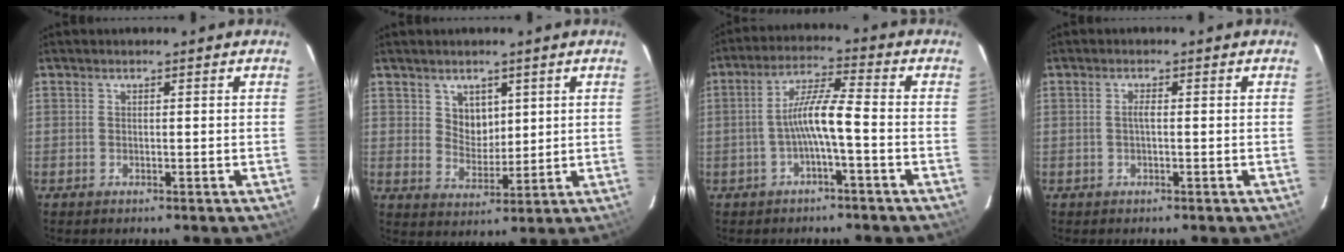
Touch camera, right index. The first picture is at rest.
{"total": 5.0, "force": [2.4, 3.9, 2.0], "torque": [-0.028, 0.002, 0.051]}
{"total": 6.6, "force": [-2.2, 0.2, 6.3], "torque": [-0.132, 0.014, -0.038]}
{"total": 1.2, "force": [-0.1, 0.2, 1.1], "torque": [-0.022, 0.004, -0.004]}